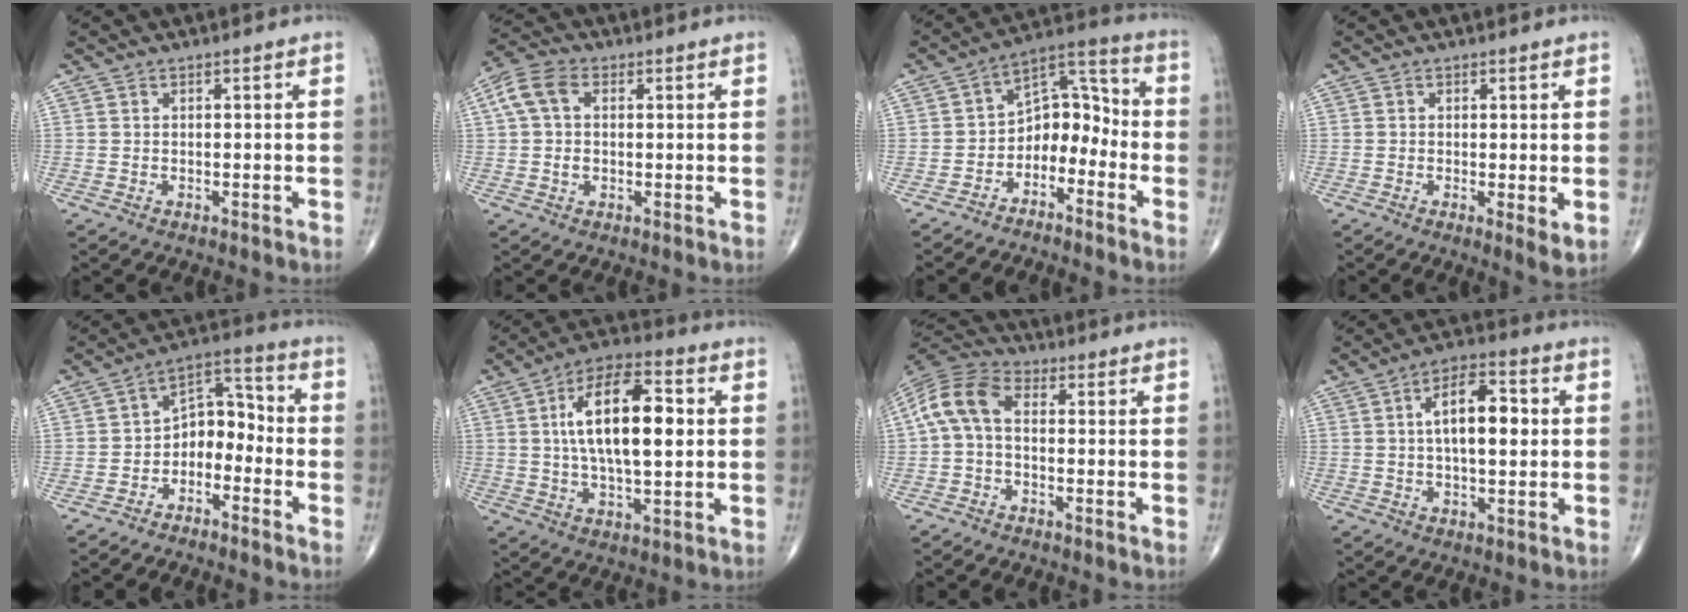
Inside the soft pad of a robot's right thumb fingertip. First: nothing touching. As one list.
[{"total": 7.3, "force": [1.5, 4.8, 5.2], "torque": [-0.111, 0.020, 0.025]}, {"total": 9.9, "force": [-4.3, 6.7, 5.9], "torque": [-0.054, 0.078, -0.086]}, {"total": 3.2, "force": [-0.3, 0.8, 3.1], "torque": [-0.055, -0.014, -0.009]}, {"total": 8.6, "force": [-3.5, 5.7, 5.4], "torque": [-0.058, 0.063, -0.070]}, {"total": 17.3, "force": [2.6, 7.4, 15.4], "torque": [-0.255, 0.013, 0.039]}, {"total": 9.2, "force": [0.0, 5.7, 7.3], "torque": [-0.146, 0.028, -0.013]}, {"total": 11.3, "force": [1.5, 5.2, 10.0], "torque": [-0.150, 0.015, 0.019]}]